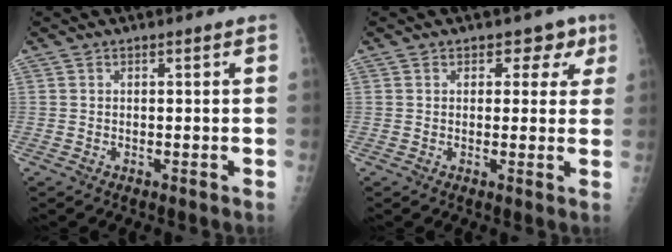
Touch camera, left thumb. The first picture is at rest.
{"total": 4.7, "force": [2.3, 3.6, 1.9], "torque": [0.018, -0.004, 0.022]}